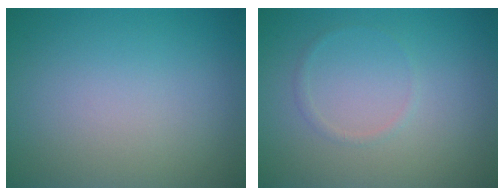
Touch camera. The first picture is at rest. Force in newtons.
{"total": 0.7, "press": 0.7, "slide": 0.0}